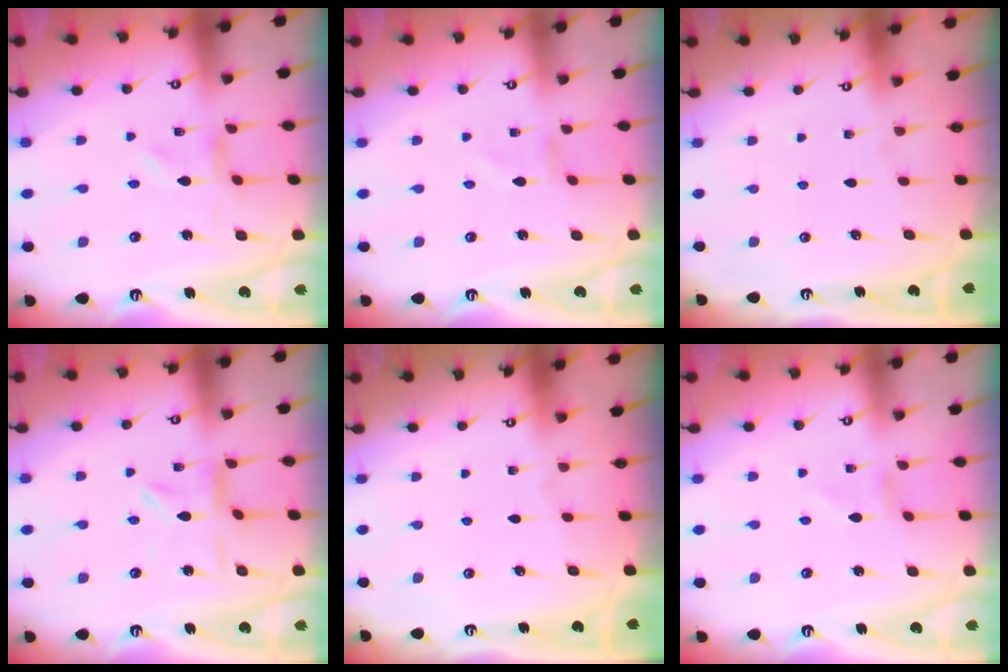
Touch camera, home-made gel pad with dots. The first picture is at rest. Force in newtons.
{"total": 1.4, "press": 1.4, "slide": 0.1}
{"total": 0.0}
{"total": 0.6, "press": 0.6, "slide": 0.2}
{"total": 0.0}
{"total": 1.3, "press": 1.3, "slide": 0.1}